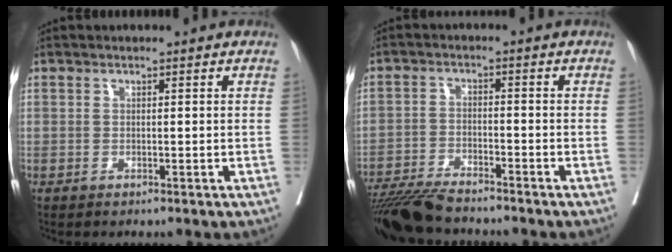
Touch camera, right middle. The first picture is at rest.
{"total": 8.9, "force": [-8.2, 0.7, 3.6], "torque": [-0.054, -0.022, -0.143]}